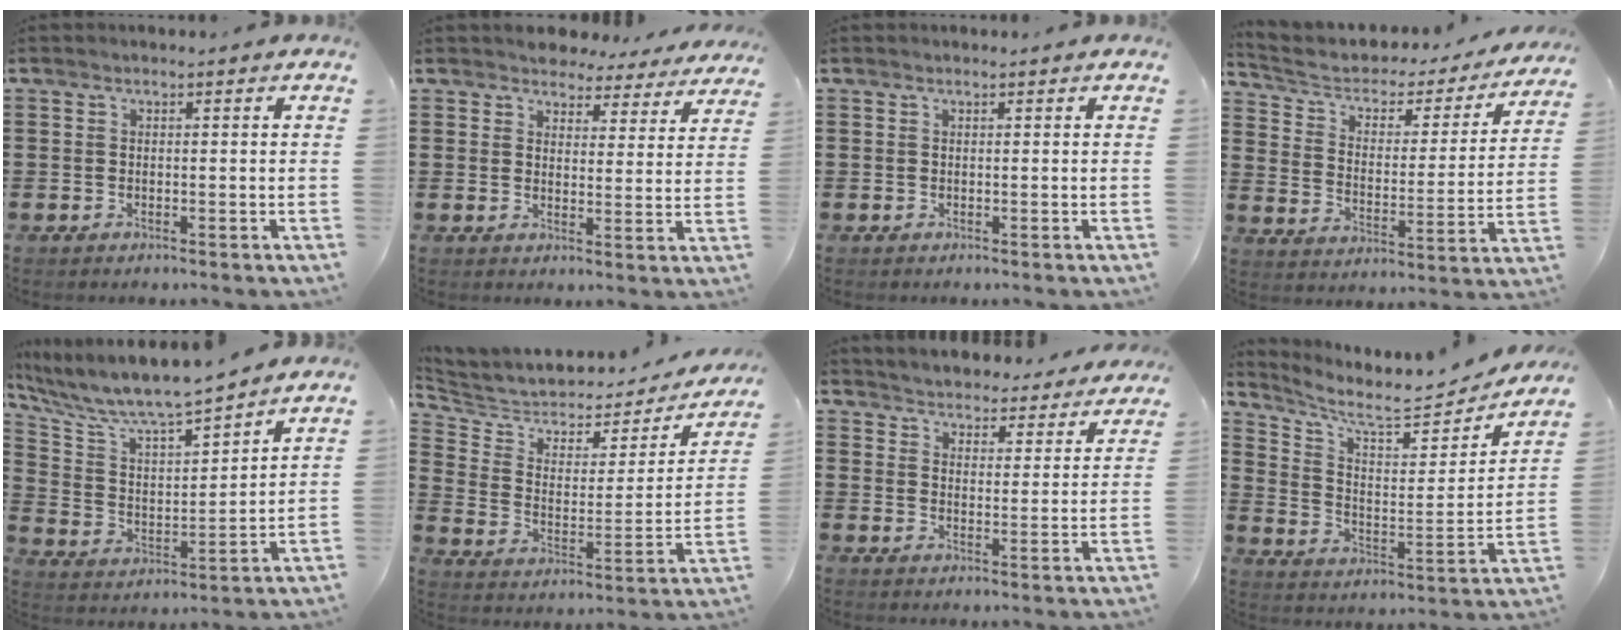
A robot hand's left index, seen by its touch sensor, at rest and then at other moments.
{"total": 4.2, "force": [4.1, 1.0, 0.2], "torque": [-0.018, -0.021, 0.072]}
{"total": 0.0}
{"total": 3.5, "force": [2.3, 2.2, 1.6], "torque": [-0.050, -0.017, 0.029]}
{"total": 7.6, "force": [6.9, 0.8, 3.1], "torque": [-0.094, -0.051, 0.114]}
{"total": 4.9, "force": [4.4, 2.1, 0.9], "torque": [-0.052, -0.034, 0.071]}
{"total": 4.2, "force": [4.2, -0.4, -0.7], "torque": [-0.013, -0.039, 0.068]}
{"total": 6.6, "force": [5.7, 1.2, 3.1], "torque": [-0.081, -0.046, 0.092]}